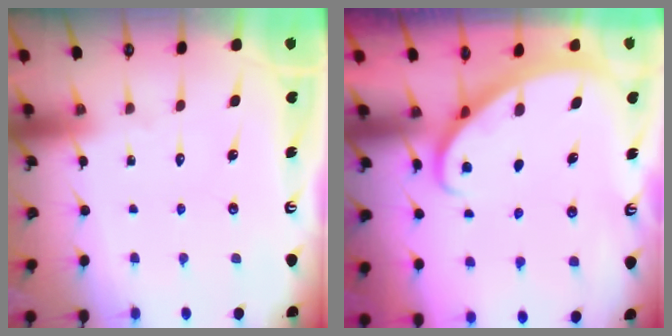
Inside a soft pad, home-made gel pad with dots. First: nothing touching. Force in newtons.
{"total": 1.9, "press": 1.9, "slide": 0.2}